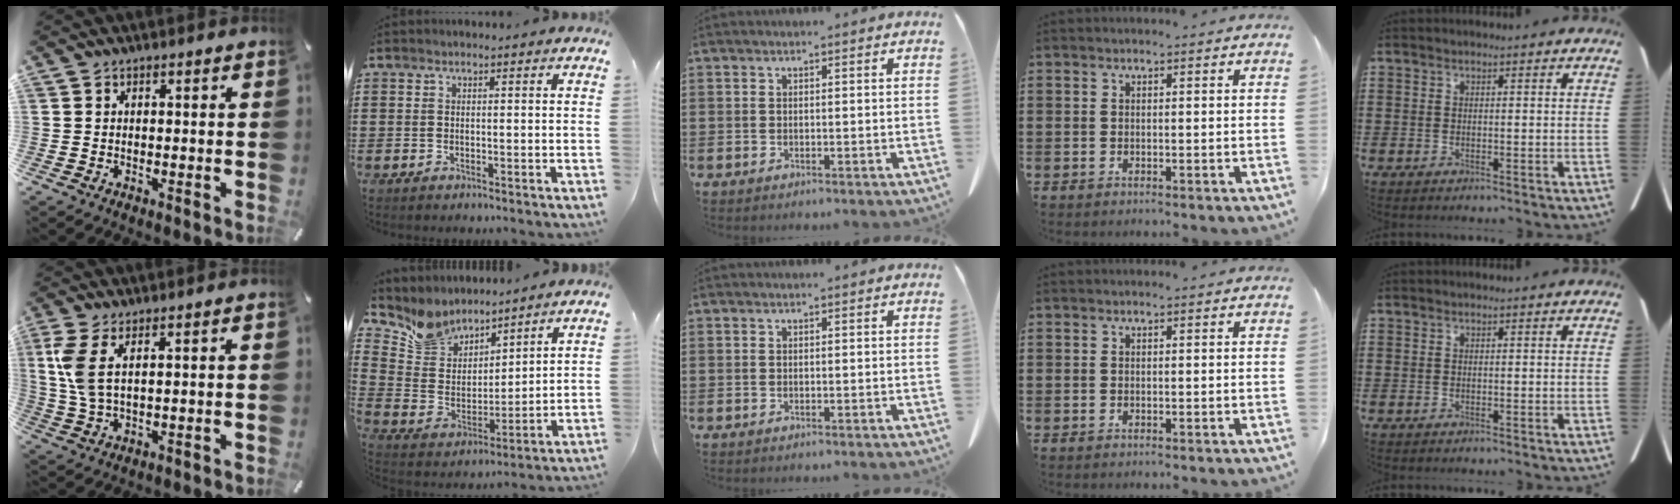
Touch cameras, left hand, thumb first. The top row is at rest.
{"thumb": {"total": 7.0, "force": [2.1, 2.6, 6.2], "torque": [-0.150, -0.009, 0.033]}, "index": {"total": 7.1, "force": [6.3, 3.3, -0.4], "torque": [-0.043, -0.046, 0.116]}}